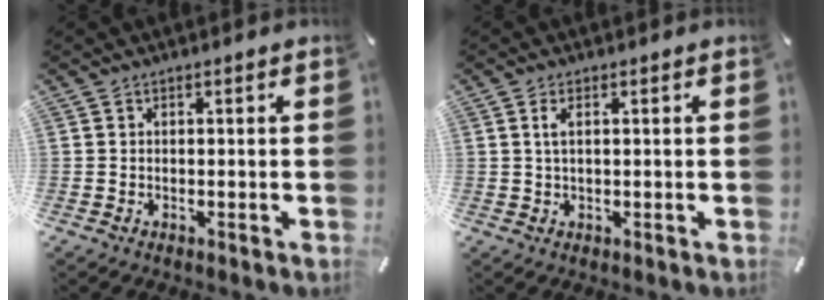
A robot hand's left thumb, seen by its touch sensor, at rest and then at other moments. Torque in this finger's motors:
{"motor_torque": [0.03, -0.13, -0.06, 0.18, 0.01]}